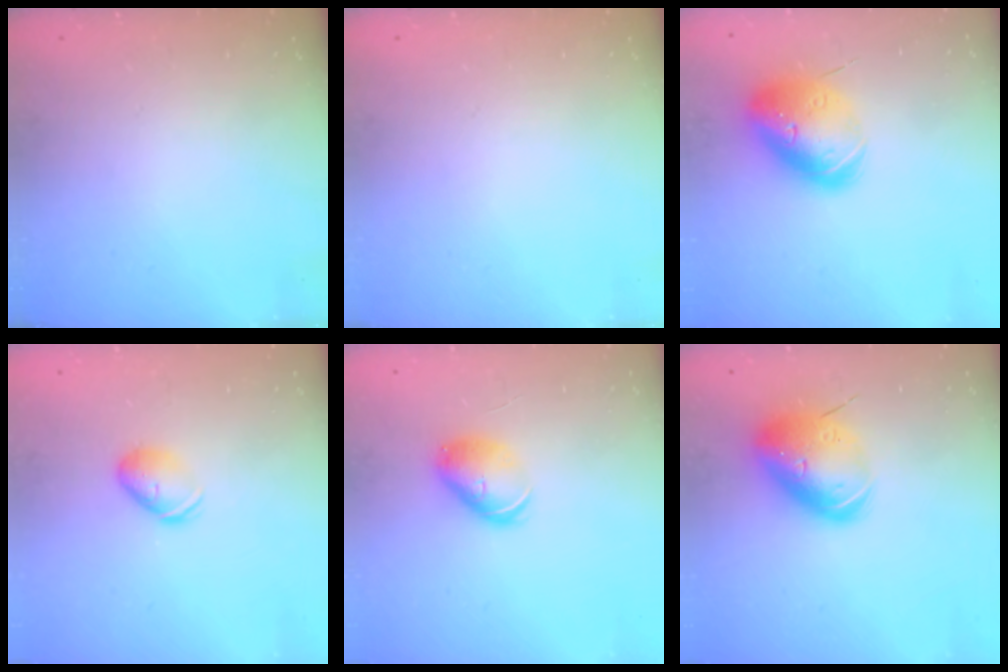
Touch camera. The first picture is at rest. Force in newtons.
{"total": 0.0}
{"total": 17.5, "press": 17.3, "slide": 2.8}
{"total": 7.2, "press": 7.2, "slide": 0.8}
{"total": 8.3, "press": 8.2, "slide": 0.9}
{"total": 15.6, "press": 15.4, "slide": 2.6}